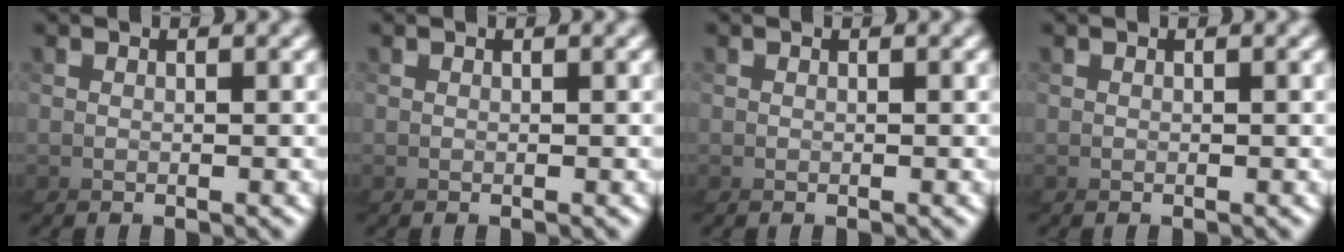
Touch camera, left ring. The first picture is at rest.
{"total": 0.0}
{"total": 0.0}
{"total": 0.0}